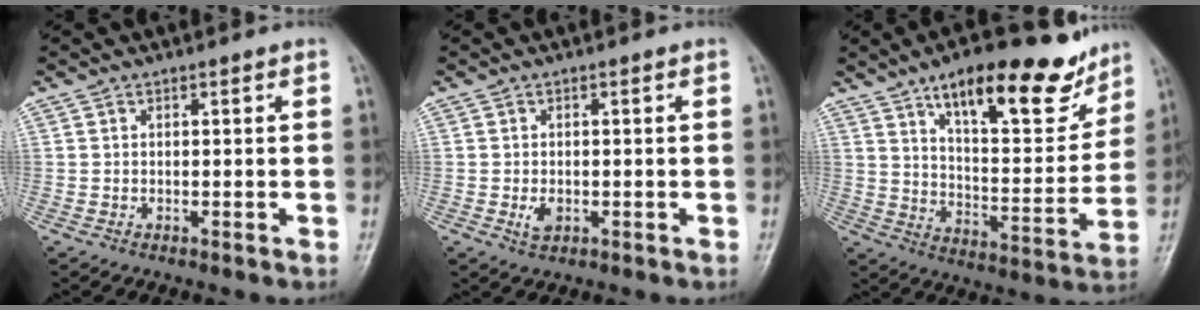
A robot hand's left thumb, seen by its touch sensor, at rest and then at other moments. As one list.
[{"total": 2.3, "force": [-0.5, 1.5, 1.6], "torque": [-0.029, -0.002, -0.007]}, {"total": 21.3, "force": [13.8, 7.5, 14.3], "torque": [-0.164, -0.063, 0.215]}]